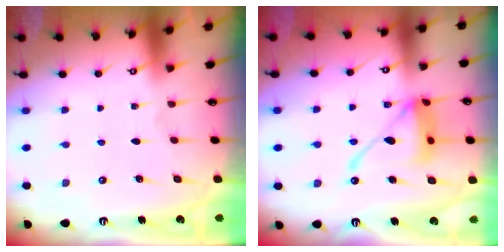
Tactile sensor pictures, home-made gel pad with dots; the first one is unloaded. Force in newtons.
{"total": 14.5, "press": 14.4, "slide": 1.6}